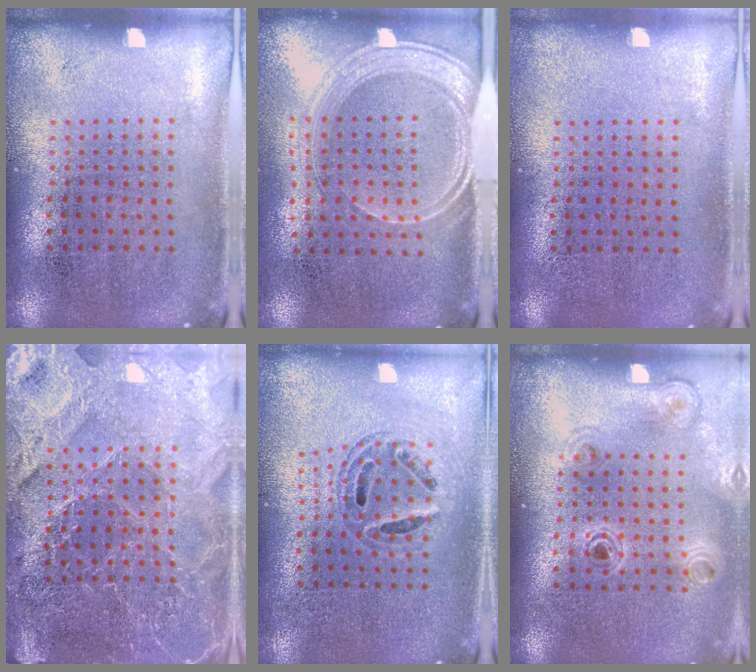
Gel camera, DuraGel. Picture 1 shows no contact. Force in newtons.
{"total": 2.1, "press": 1.7, "slide": 1.2}
{"total": 0.0}
{"total": 4.4, "press": 4.2, "slide": 1.5}
{"total": 0.6, "press": 0.6, "slide": 0.2}
{"total": 1.1, "press": 1.1, "slide": 0.1}